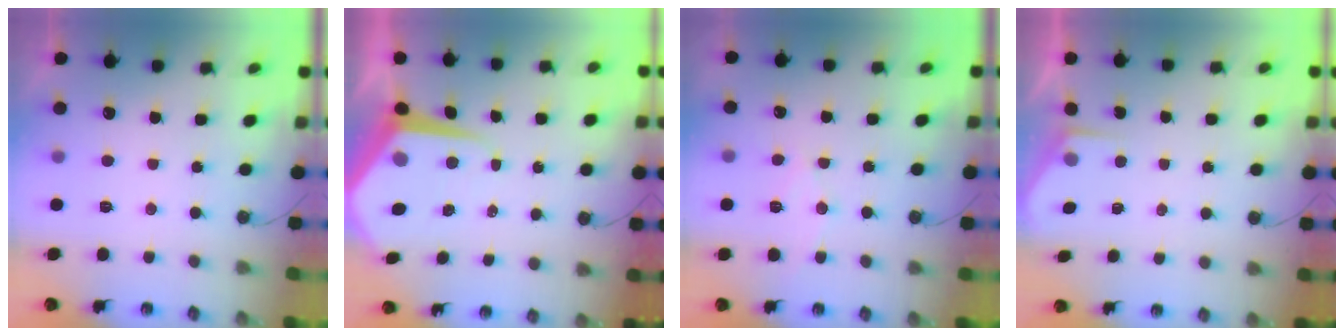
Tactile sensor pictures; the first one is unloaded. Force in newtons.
{"total": 8.9, "press": 8.9, "slide": 0.7}
{"total": 7.9, "press": 7.9, "slide": 0.7}
{"total": 2.2, "press": 2.2, "slide": 0.3}